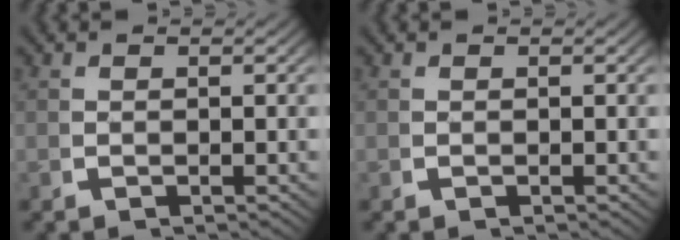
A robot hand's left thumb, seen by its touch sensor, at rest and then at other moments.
{"total": 0.0}